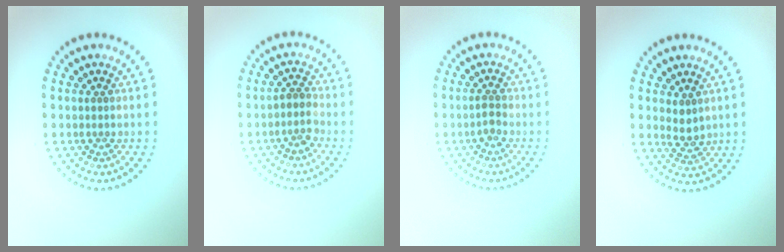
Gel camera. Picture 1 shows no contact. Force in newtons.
{"total": 1.6, "press": 1.3, "slide": 0.9}
{"total": 1.1, "press": 1.0, "slide": 0.3}
{"total": 1.7, "press": 1.5, "slide": 0.8}